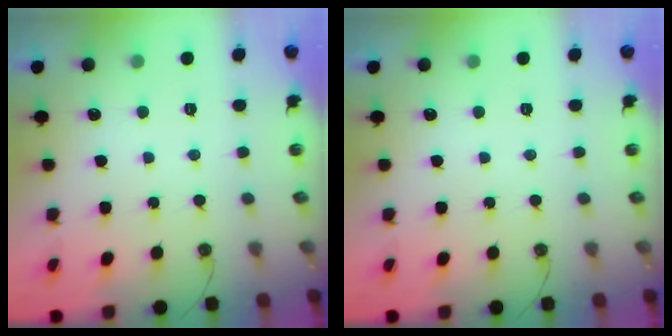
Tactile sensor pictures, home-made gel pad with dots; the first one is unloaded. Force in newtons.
{"total": 0.0}